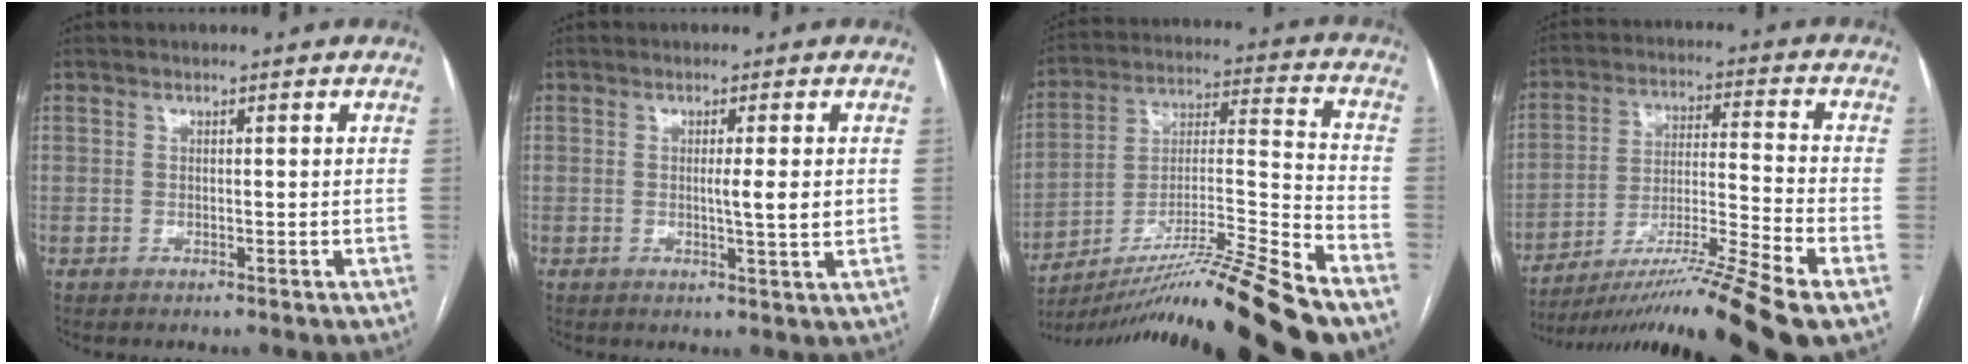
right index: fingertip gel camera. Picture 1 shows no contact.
{"total": 4.5, "force": [-0.1, -0.4, 4.5], "torque": [-0.070, -0.007, -0.002]}
{"total": 20.1, "force": [-16.0, -2.4, 11.9], "torque": [-0.200, -0.007, -0.278]}
{"total": 17.9, "force": [-13.4, -2.1, 11.6], "torque": [-0.189, -0.015, -0.233]}